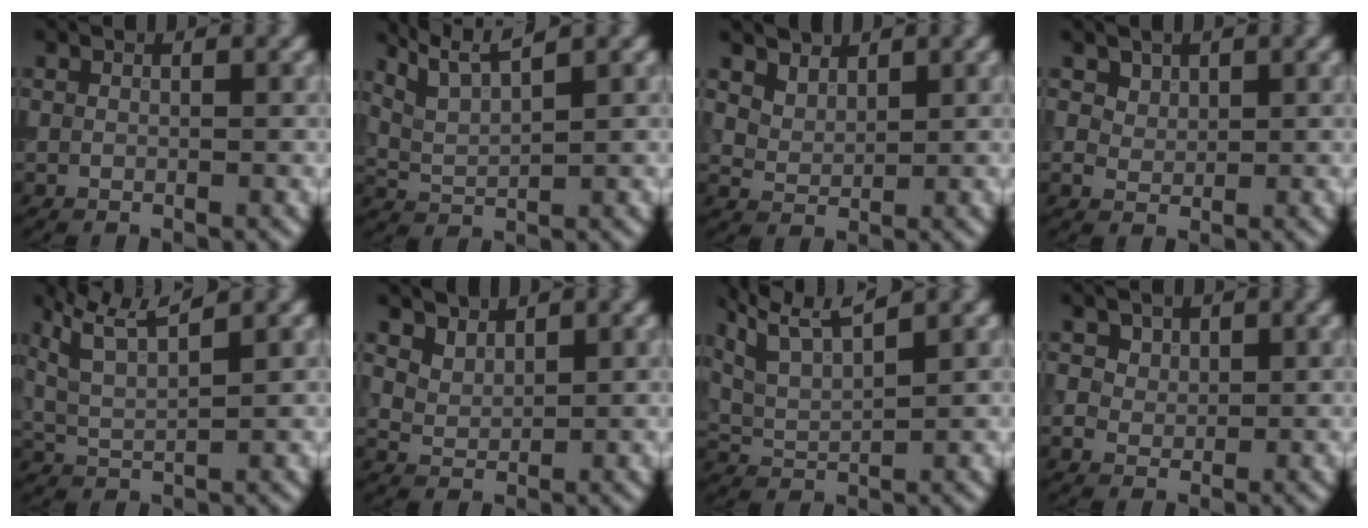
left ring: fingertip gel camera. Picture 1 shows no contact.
{"total": 4.7, "force": [3.6, 0.9, 2.8], "torque": [-0.061, 0.018, 0.064]}
{"total": 3.3, "force": [2.5, 1.9, 1.1], "torque": [-0.039, -0.013, 0.063]}
{"total": 2.3, "force": [1.6, 1.5, 0.8], "torque": [-0.026, -0.013, 0.044]}
{"total": 5.4, "force": [3.7, 1.1, 3.7], "torque": [-0.079, 0.015, 0.070]}
{"total": 2.8, "force": [2.1, 1.5, 0.9], "torque": [-0.031, -0.011, 0.059]}
{"total": 6.8, "force": [5.0, 1.7, 4.3], "torque": [-0.085, 0.031, 0.068]}
{"total": 3.6, "force": [2.1, 2.5, 1.5], "torque": [-0.038, 0.003, 0.029]}